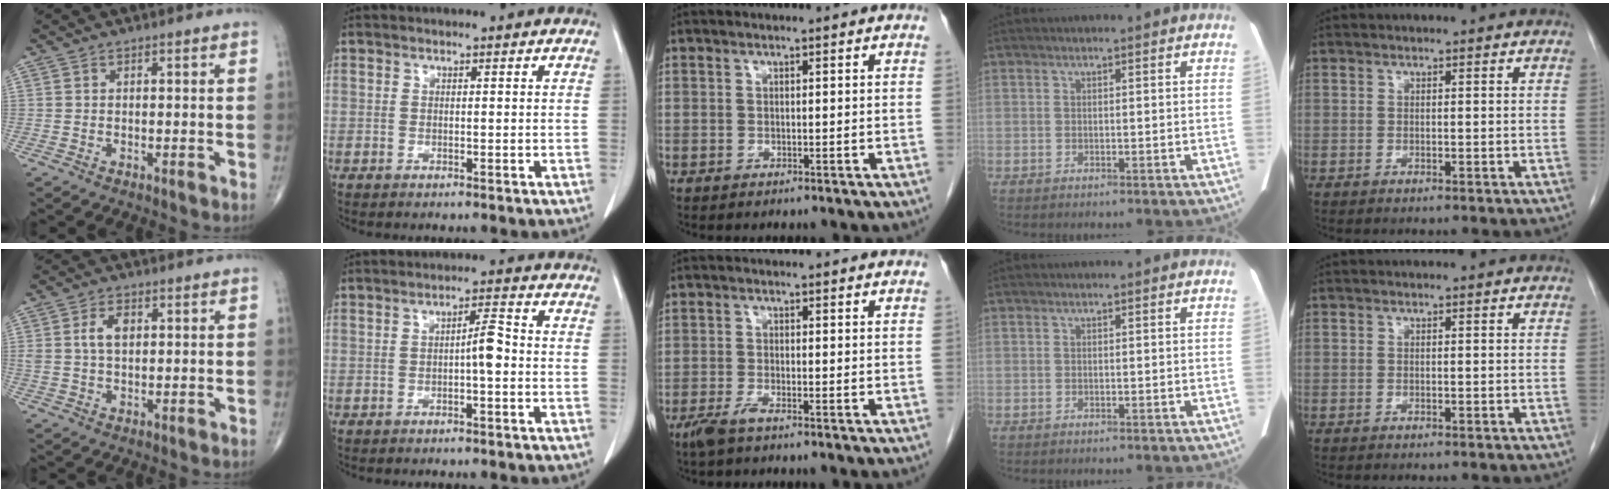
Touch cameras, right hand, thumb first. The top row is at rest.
{"thumb": {"total": 4.4, "force": [1.1, 2.5, 3.5], "torque": [-0.065, 0.002, 0.023]}, "index": {"total": 3.3, "force": [-0.6, 0.4, 3.2], "torque": [-0.049, 0.006, -0.011]}, "middle": {"total": 2.6, "force": [-1.9, 0.4, 1.8], "torque": [-0.043, -0.005, -0.038]}}